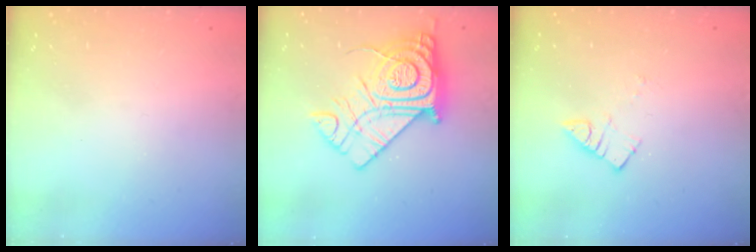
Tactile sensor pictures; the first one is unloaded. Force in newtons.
{"total": 21.8, "press": 21.8, "slide": 2.0}
{"total": 4.1, "press": 4.1, "slide": 0.2}